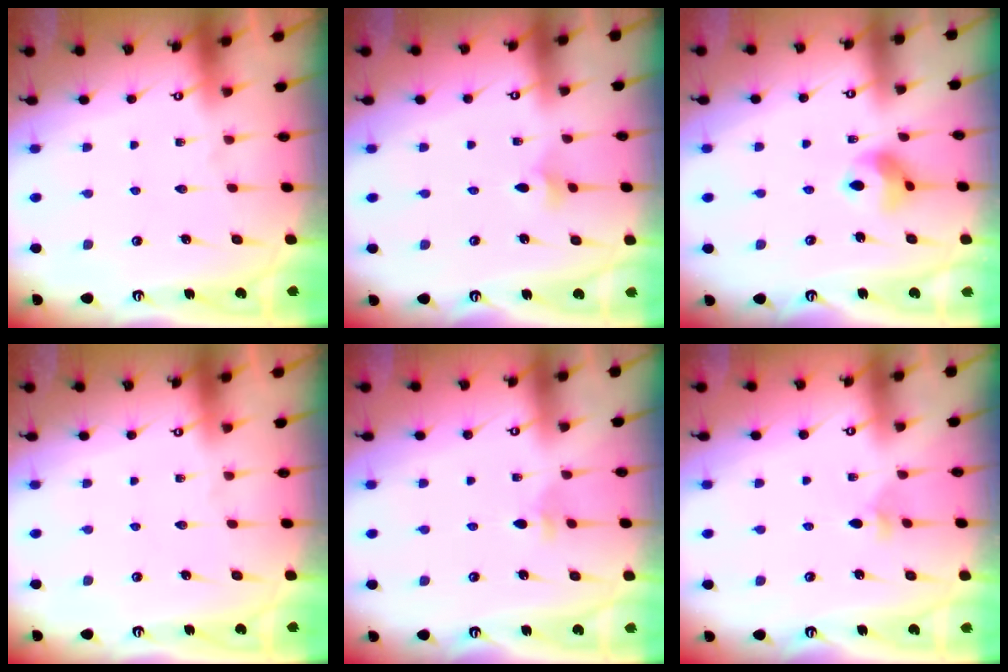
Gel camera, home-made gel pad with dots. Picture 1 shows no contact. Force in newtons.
{"total": 2.8, "press": 2.8, "slide": 0.6}
{"total": 8.2, "press": 8.1, "slide": 0.9}
{"total": 0.0}
{"total": 2.9, "press": 2.8, "slide": 0.8}
{"total": 3.9, "press": 3.8, "slide": 0.9}